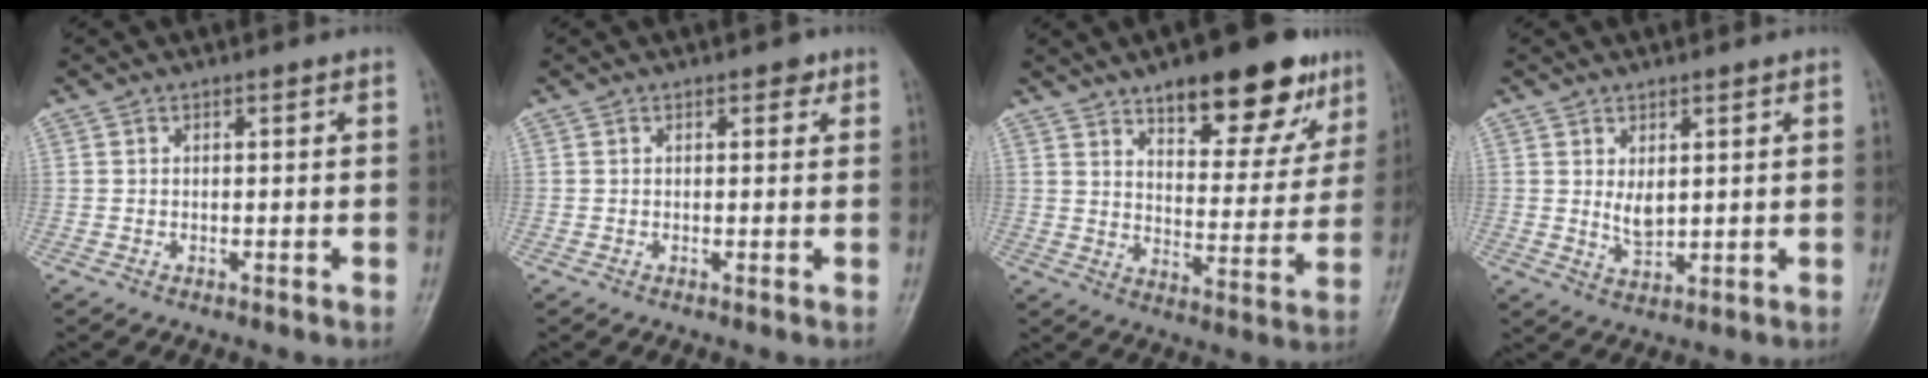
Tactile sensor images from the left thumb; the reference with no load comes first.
{"total": 1.5, "force": [0.9, 0.9, 0.8], "torque": [0.001, -0.001, 0.006]}
{"total": 18.7, "force": [11.9, 7.7, 12.3], "torque": [-0.112, -0.054, 0.173]}
{"total": 3.9, "force": [1.2, 2.0, 3.1], "torque": [-0.048, -0.018, 0.029]}